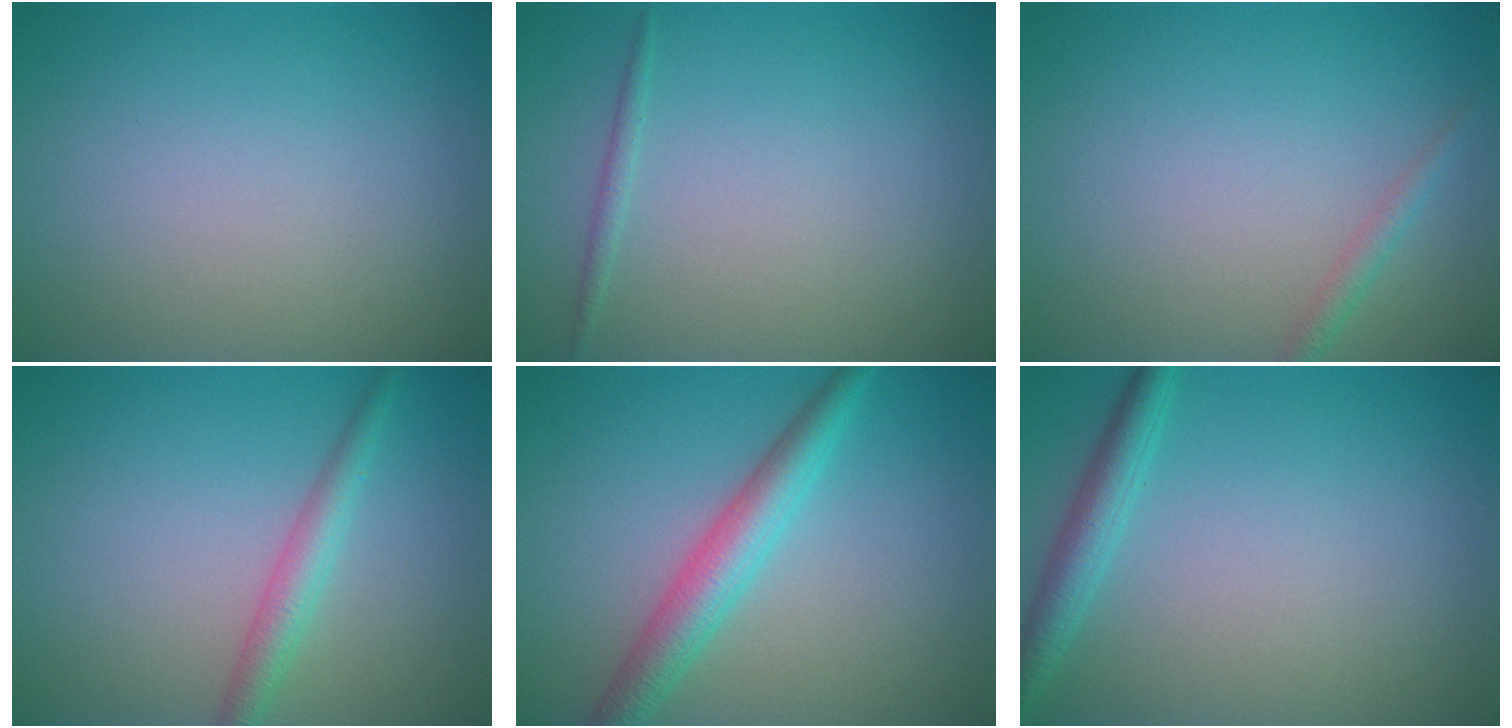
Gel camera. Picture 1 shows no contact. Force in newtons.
{"total": 0.7, "press": 0.7, "slide": 0.0}
{"total": 1.2, "press": 1.2, "slide": 0.1}
{"total": 2.5, "press": 2.5, "slide": 0.0}
{"total": 4.1, "press": 4.1, "slide": 0.1}
{"total": 2.5, "press": 2.5, "slide": 0.1}